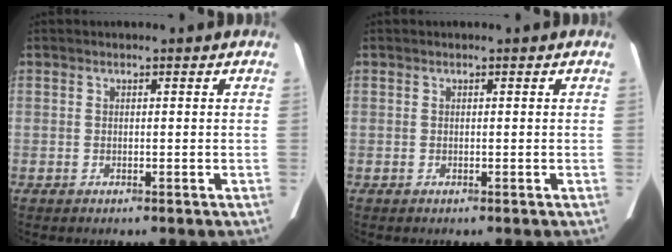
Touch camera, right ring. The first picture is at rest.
{"total": 0.0}